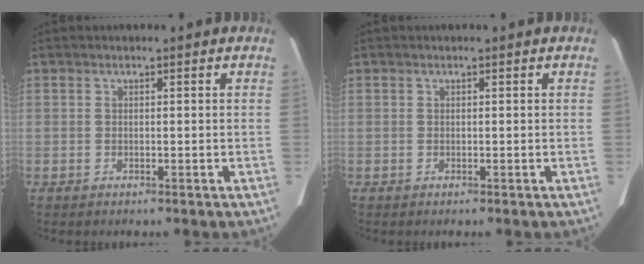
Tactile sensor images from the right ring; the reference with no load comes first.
{"total": 0.0}